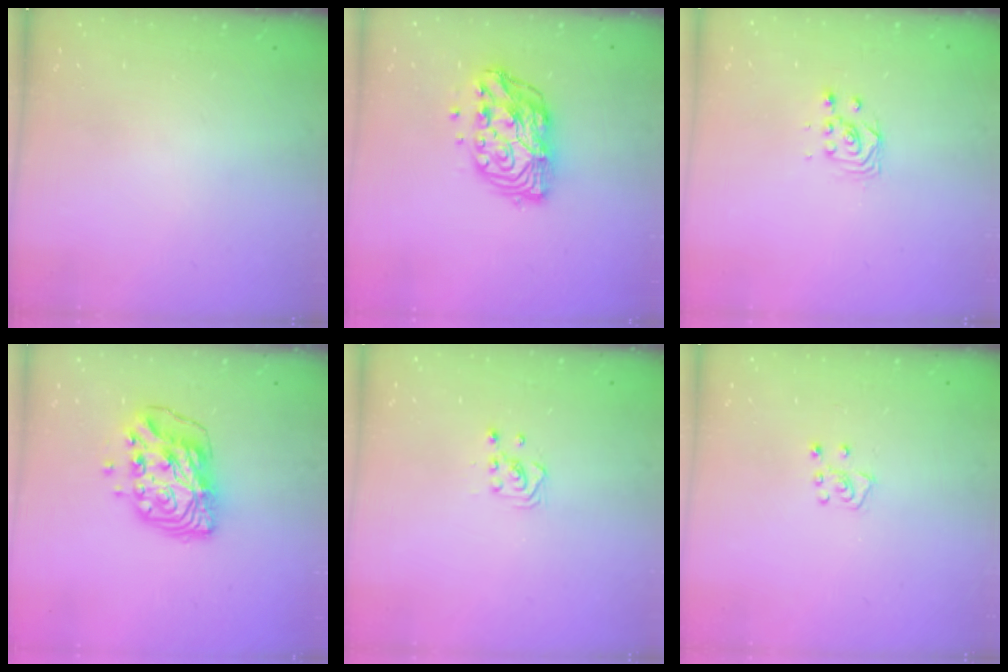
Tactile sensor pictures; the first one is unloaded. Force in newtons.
{"total": 12.6, "press": 12.6, "slide": 1.1}
{"total": 2.9, "press": 2.9, "slide": 0.1}
{"total": 12.2, "press": 12.1, "slide": 1.2}
{"total": 3.1, "press": 3.1, "slide": 0.2}
{"total": 5.3, "press": 5.3, "slide": 0.4}